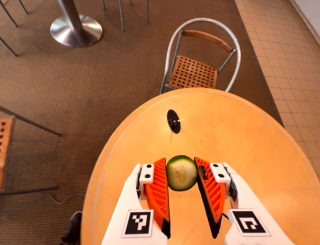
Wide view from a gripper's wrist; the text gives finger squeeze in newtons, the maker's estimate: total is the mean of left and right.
{"total": 6.8, "left": 6.8, "right": 6.7}